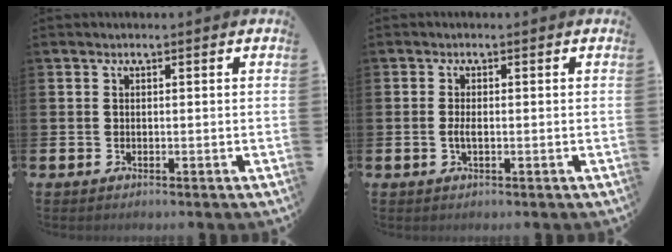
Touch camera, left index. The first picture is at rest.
{"total": 1.4, "force": [-0.3, 0.5, 1.3], "torque": [-0.019, -0.002, -0.007]}